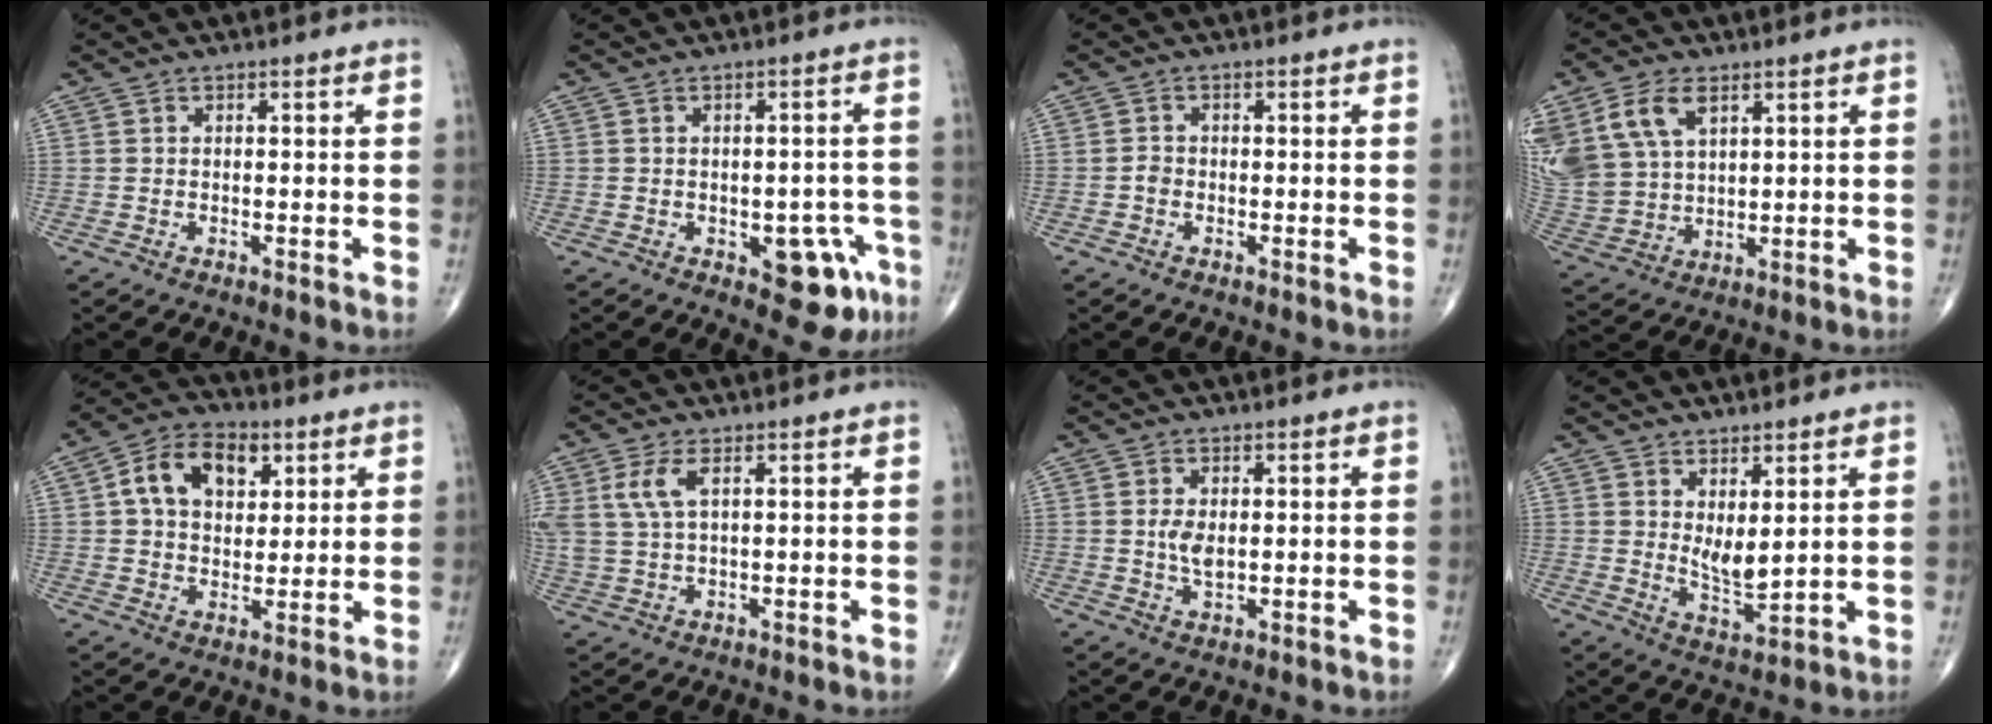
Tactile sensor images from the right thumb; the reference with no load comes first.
{"total": 9.0, "force": [-3.7, 4.5, 6.8], "torque": [-0.047, 0.018, -0.038]}
{"total": 1.3, "force": [-0.5, 1.0, 0.6], "torque": [-0.007, 0.004, -0.013]}
{"total": 17.2, "force": [7.8, 11.2, 10.5], "torque": [-0.242, -0.004, 0.161]}
{"total": 12.2, "force": [3.9, 8.3, 8.0], "torque": [-0.106, 0.002, 0.062]}
{"total": 6.4, "force": [2.3, 3.0, 5.1], "torque": [-0.128, 0.003, 0.053]}
{"total": 3.9, "force": [0.3, 2.1, 3.3], "torque": [-0.064, -0.008, 0.008]}
{"total": 5.5, "force": [2.0, 2.1, 4.7], "torque": [-0.077, -0.031, 0.045]}